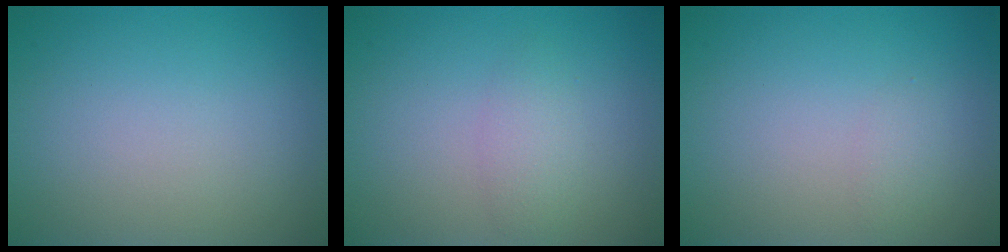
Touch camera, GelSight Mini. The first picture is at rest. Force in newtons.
{"total": 1.7, "press": 1.7, "slide": 0.1}
{"total": 0.8, "press": 0.8, "slide": 0.0}